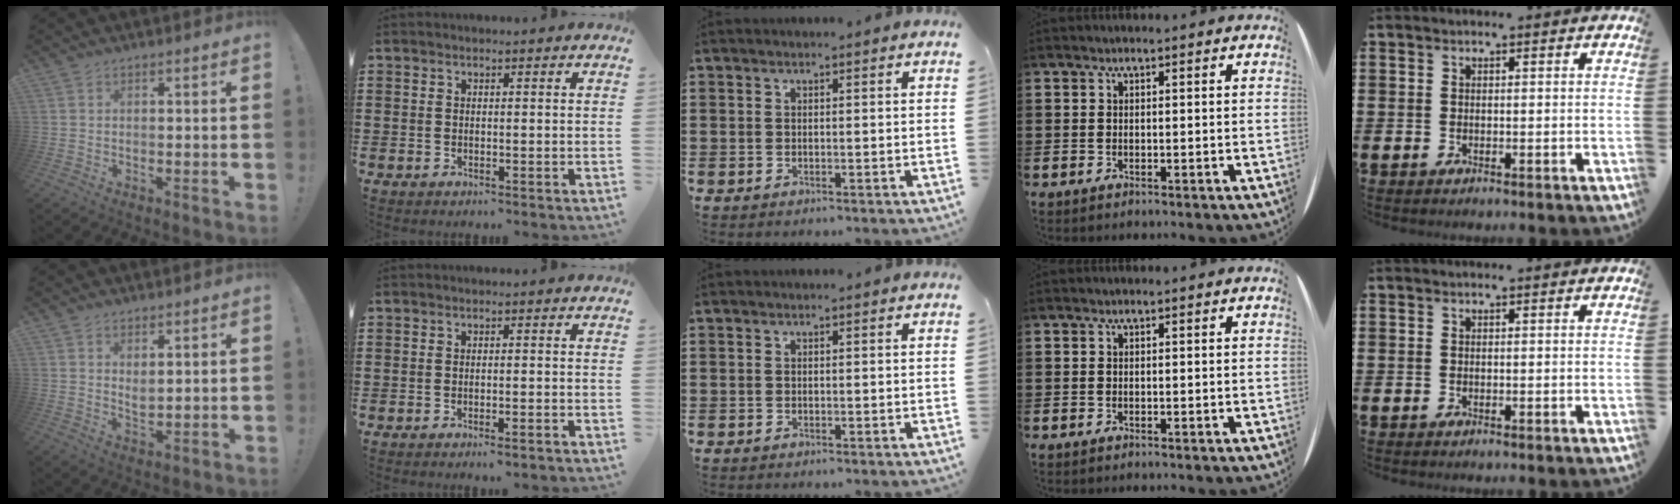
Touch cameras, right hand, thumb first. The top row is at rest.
{"thumb": {"total": 3.2, "force": [2.0, 1.4, 2.0], "torque": [-0.028, -0.017, 0.035]}, "index": {"total": 0.9, "force": [-0.7, 0.0, 0.6], "torque": [-0.012, -0.003, -0.014]}}